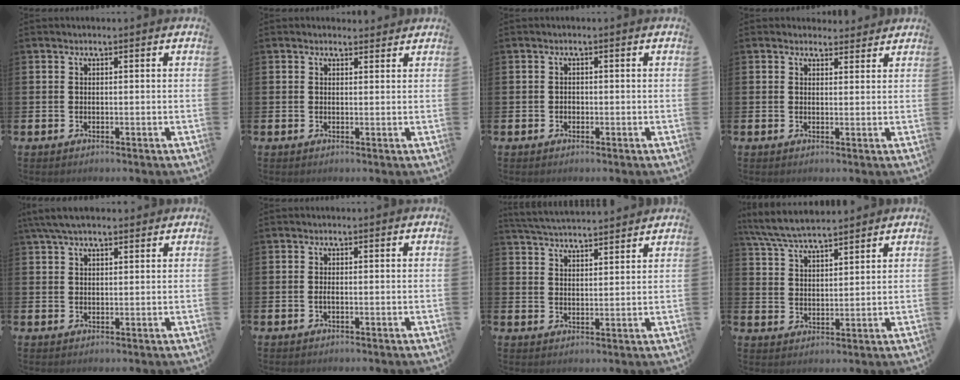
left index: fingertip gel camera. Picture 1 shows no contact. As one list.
[{"total": 1.2, "force": [1.0, 0.5, 0.2], "torque": [0.004, 0.002, 0.017]}, {"total": 0.8, "force": [-0.3, 0.7, 0.2], "torque": [0.001, 0.002, -0.009]}, {"total": 2.3, "force": [2.1, 0.8, 0.0], "torque": [0.005, -0.006, 0.037]}, {"total": 4.5, "force": [3.7, 1.4, 2.2], "torque": [-0.049, -0.004, 0.069]}, {"total": 0.5, "force": [-0.2, 0.1, 0.5], "torque": [-0.011, -0.002, -0.003]}, {"total": 4.6, "force": [4.6, 0.1, 0.2], "torque": [-0.023, -0.027, 0.083]}, {"total": 6.3, "force": [6.0, 0.7, 1.7], "torque": [-0.058, -0.023, 0.111]}]